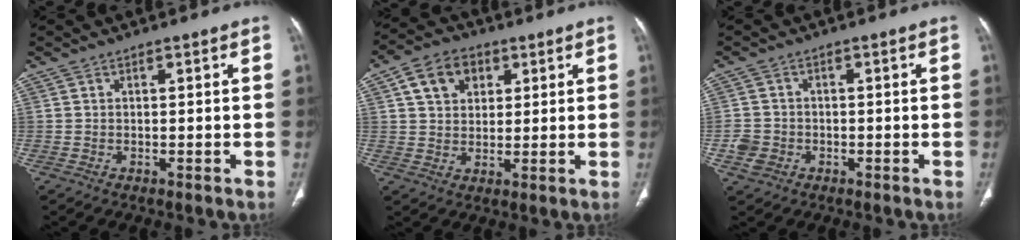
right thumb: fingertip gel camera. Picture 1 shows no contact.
{"total": 8.8, "force": [3.3, 6.7, 4.7], "torque": [-0.050, -0.001, 0.054]}
{"total": 4.0, "force": [-1.5, 3.4, 1.4], "torque": [-0.022, 0.013, -0.029]}